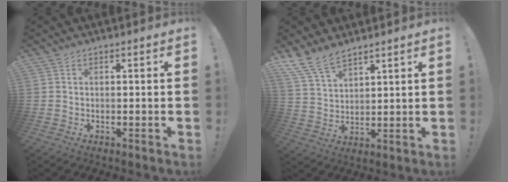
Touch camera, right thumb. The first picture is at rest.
{"total": 8.9, "force": [7.4, 3.4, 3.6], "torque": [-0.081, -0.040, 0.146]}